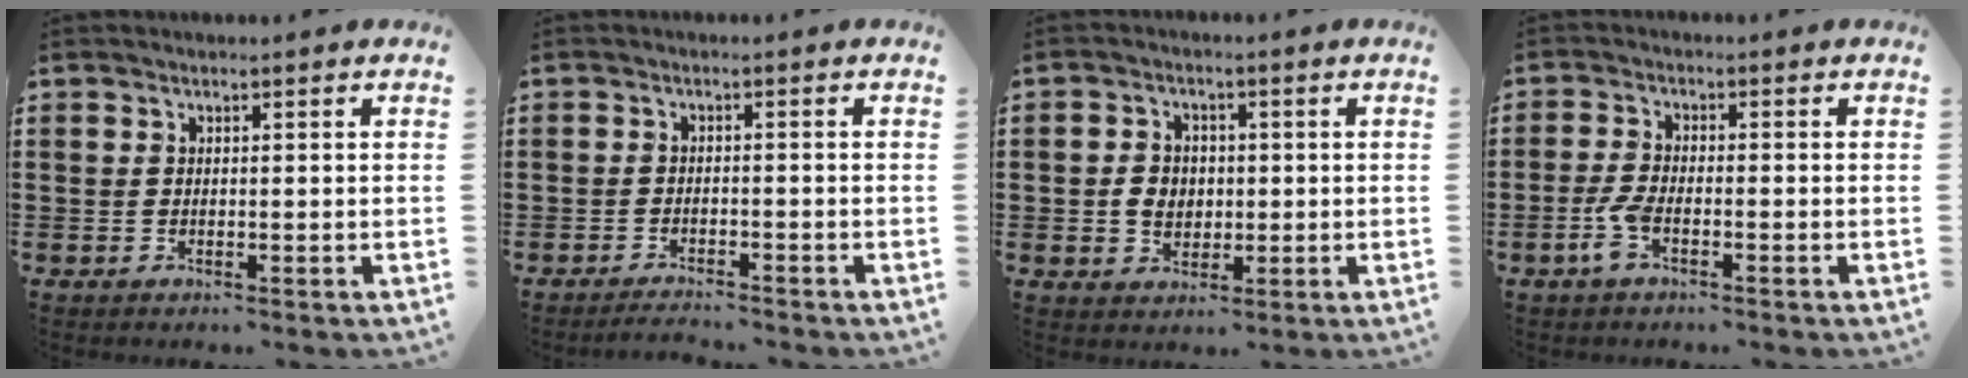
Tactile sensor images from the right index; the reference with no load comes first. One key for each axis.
{"total": 2.0, "fx": -2.0, "fy": -0.1, "fz": 0.1, "tx": -0.005, "ty": 0.001, "tz": -0.041}
{"total": 4.0, "fx": -0.3, "fy": 3.2, "fz": 2.3, "tx": -0.052, "ty": 0.008, "tz": -0.008}
{"total": 3.6, "fx": -1.7, "fy": 1.0, "fz": 3.0, "tx": -0.080, "ty": -0.007, "tz": -0.039}